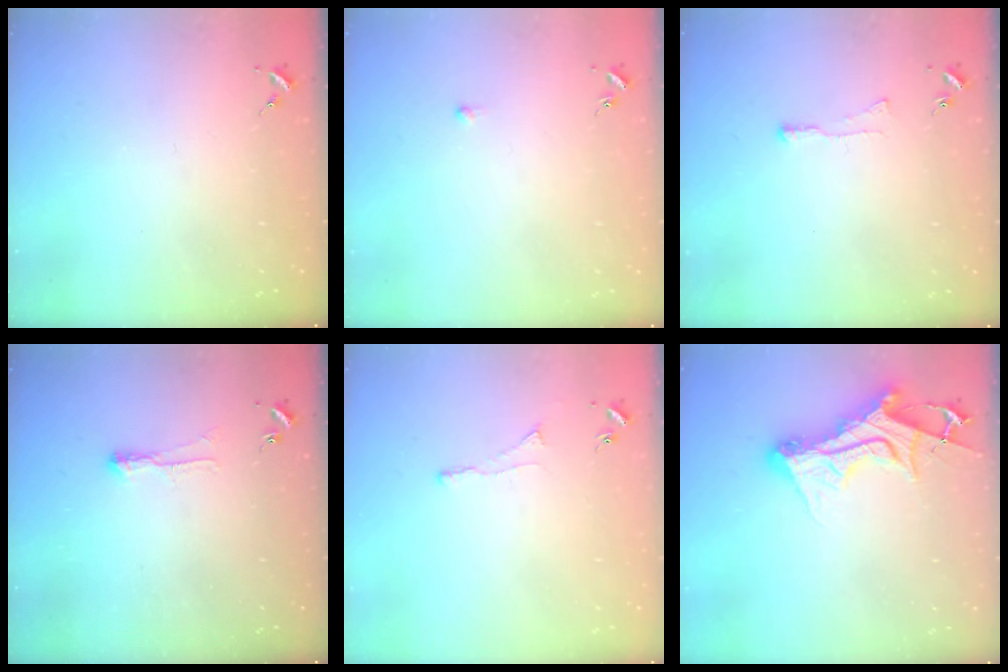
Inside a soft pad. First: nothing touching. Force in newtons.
{"total": 2.9, "press": 2.8, "slide": 0.6}
{"total": 4.2, "press": 4.2, "slide": 0.5}
{"total": 4.6, "press": 4.5, "slide": 0.7}
{"total": 2.9, "press": 2.8, "slide": 0.7}
{"total": 13.9, "press": 13.9, "slide": 1.2}